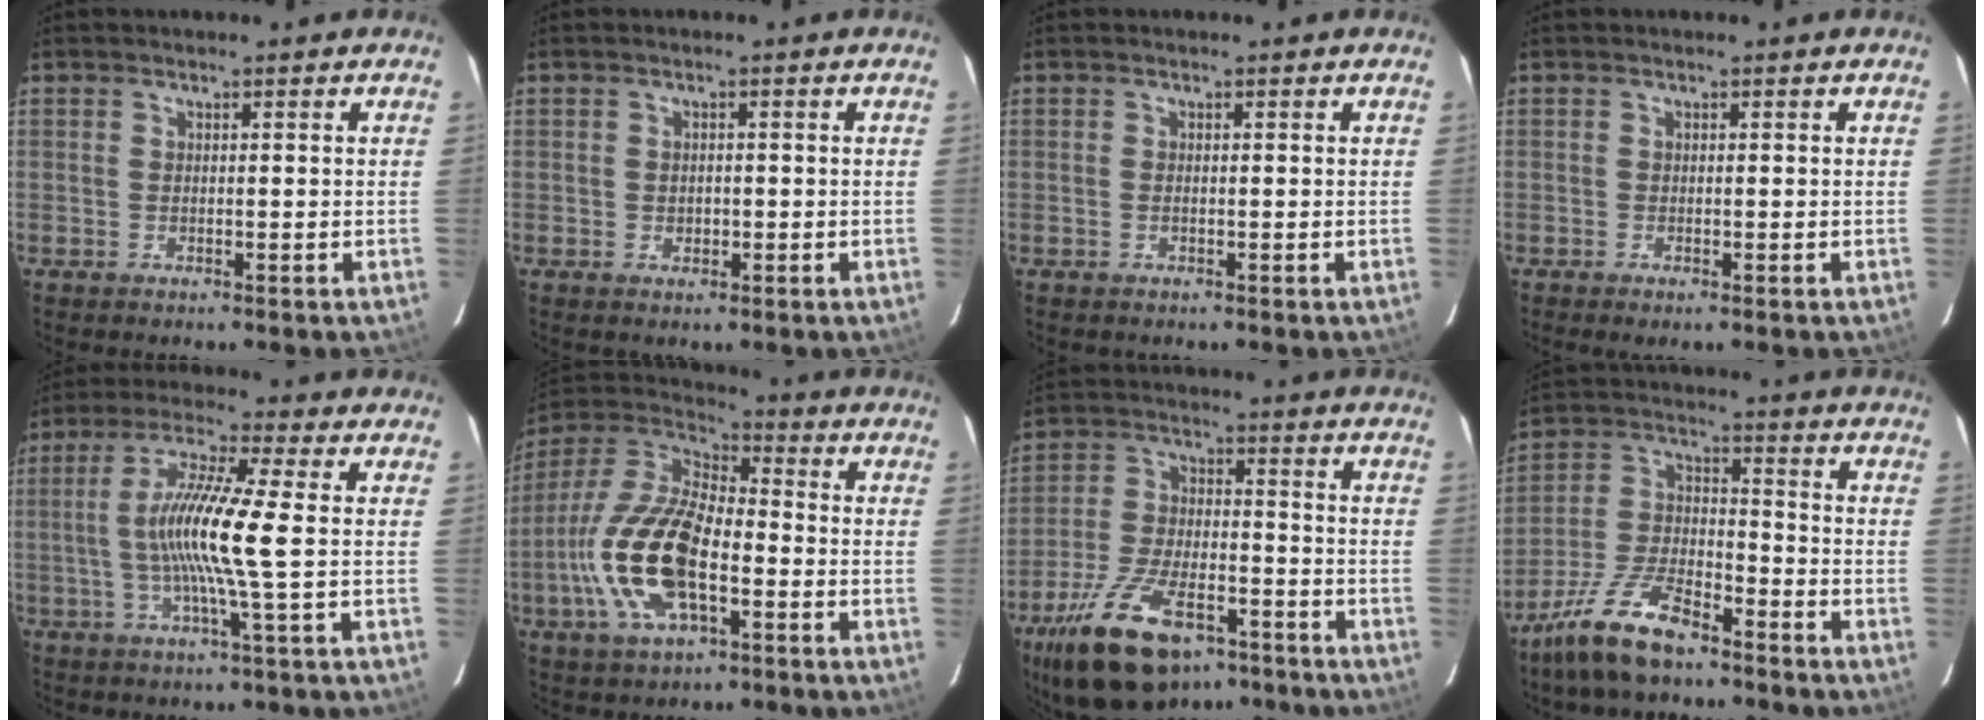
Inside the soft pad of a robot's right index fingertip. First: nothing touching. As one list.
[{"total": 1.7, "force": [-0.3, 1.5, 0.8], "torque": [-0.011, 0.002, -0.004]}, {"total": 0.5, "force": [-0.2, 0.3, 0.4], "torque": [-0.009, 0.000, -0.004]}, {"total": 0.6, "force": [-0.3, 0.2, 0.4], "torque": [-0.010, -0.003, -0.007]}, {"total": 12.5, "force": [-0.6, -0.6, 12.4], "torque": [-0.238, 0.002, -0.018]}, {"total": 18.5, "force": [-5.2, 8.1, 15.9], "torque": [-0.338, -0.006, -0.102]}, {"total": 19.6, "force": [-12.8, 9.0, 11.8], "torque": [-0.240, -0.021, -0.214]}, {"total": 13.6, "force": [-9.8, 4.6, 8.2], "torque": [-0.183, -0.009, -0.188]}]